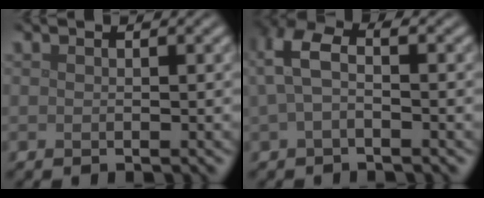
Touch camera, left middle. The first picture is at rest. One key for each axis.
{"total": 3.9, "fx": 0.8, "fy": 2.2, "fz": 3.2, "tx": -0.077, "ty": 0.011, "tz": 0.009}